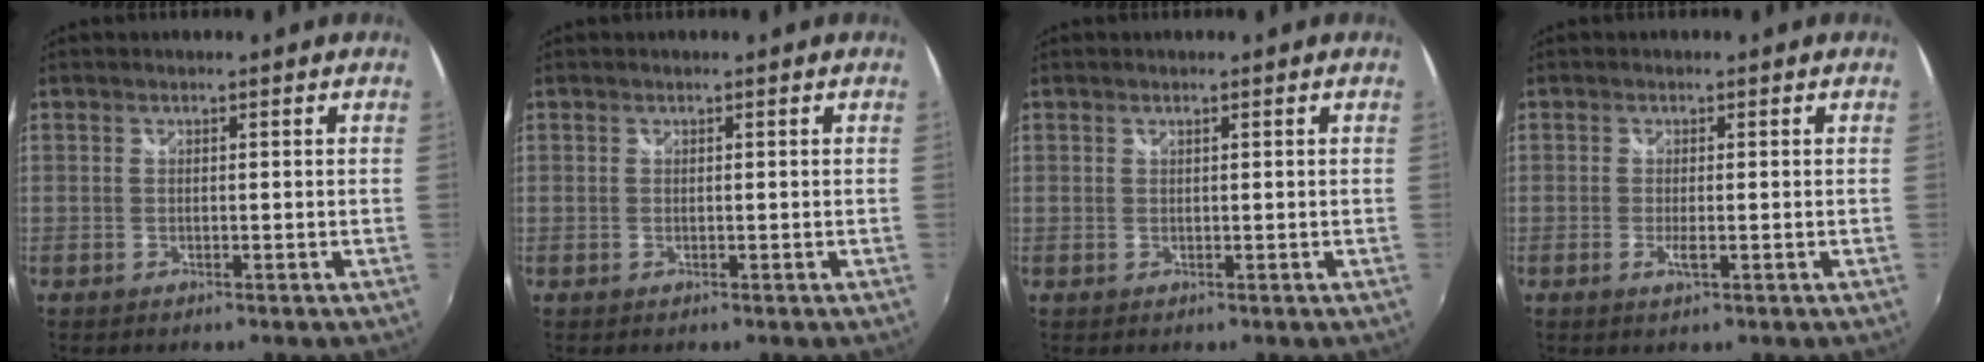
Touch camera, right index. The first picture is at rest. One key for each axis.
{"total": 0.0}
{"total": 0.0}
{"total": 1.6, "fx": -0.5, "fy": 0.0, "fz": 1.6, "tx": -0.031, "ty": -0.002, "tz": -0.007}